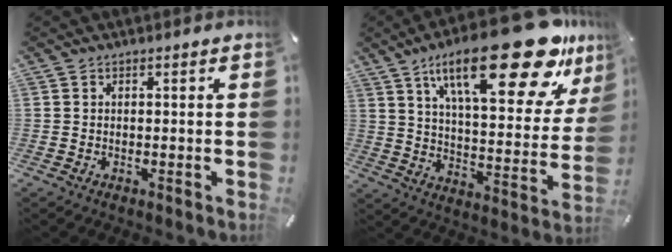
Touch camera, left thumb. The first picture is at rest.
{"total": 28.9, "force": [17.4, 9.7, 20.9], "torque": [-0.313, -0.107, 0.279]}